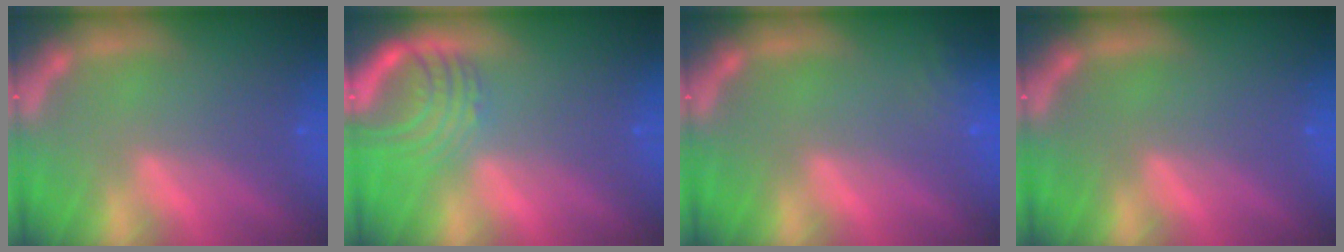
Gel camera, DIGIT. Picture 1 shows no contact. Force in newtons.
{"total": 6.1}
{"total": 3.0}
{"total": 0.0}